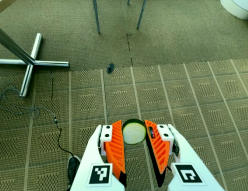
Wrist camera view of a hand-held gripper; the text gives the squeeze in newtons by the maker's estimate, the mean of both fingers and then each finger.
{"total": 8.1, "left": 7.9, "right": 8.2}